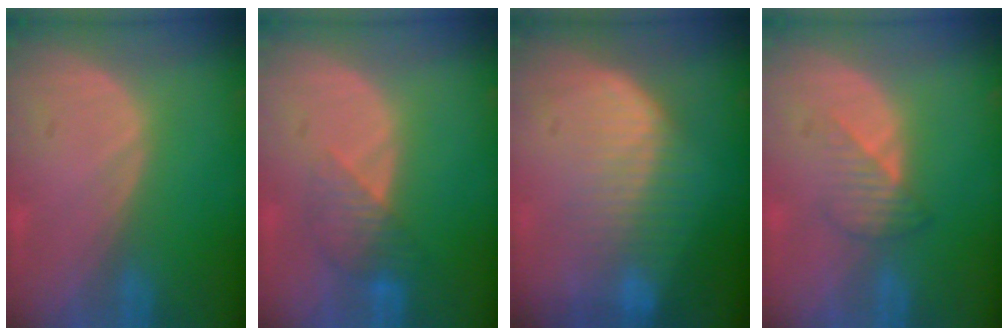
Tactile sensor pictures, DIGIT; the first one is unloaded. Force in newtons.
{"total": 4.0, "press": 3.8, "slide": 1.0}
{"total": 7.2, "press": 6.6, "slide": 2.8}
{"total": 3.5, "press": 3.2, "slide": 1.5}